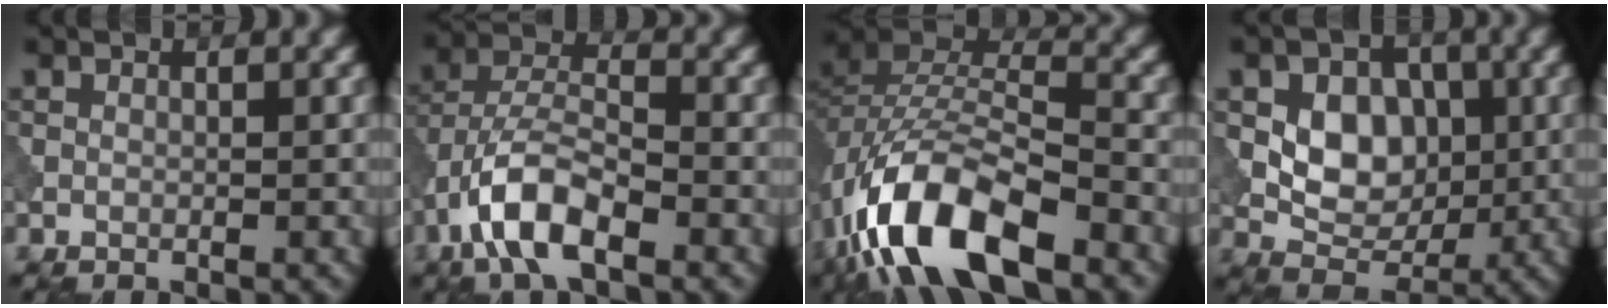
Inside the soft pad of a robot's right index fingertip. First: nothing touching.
{"total": 7.1, "force": [-3.8, 2.9, 5.2], "torque": [-0.097, 0.007, -0.081]}
{"total": 12.2, "force": [-7.0, 5.0, 8.7], "torque": [-0.168, -0.003, -0.138]}
{"total": 6.0, "force": [0.4, 4.5, 4.0], "torque": [-0.061, -0.003, 0.006]}